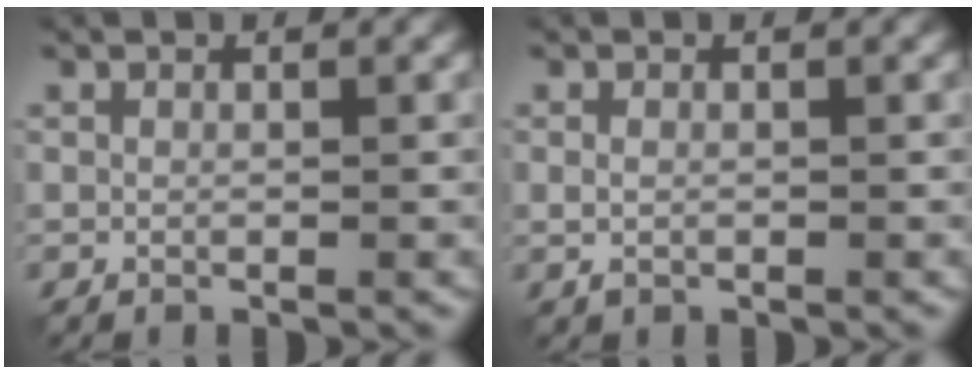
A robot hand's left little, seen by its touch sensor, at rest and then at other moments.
{"total": 0.9, "force": [-0.3, 0.6, 0.7], "torque": [-0.020, -0.003, -0.005]}